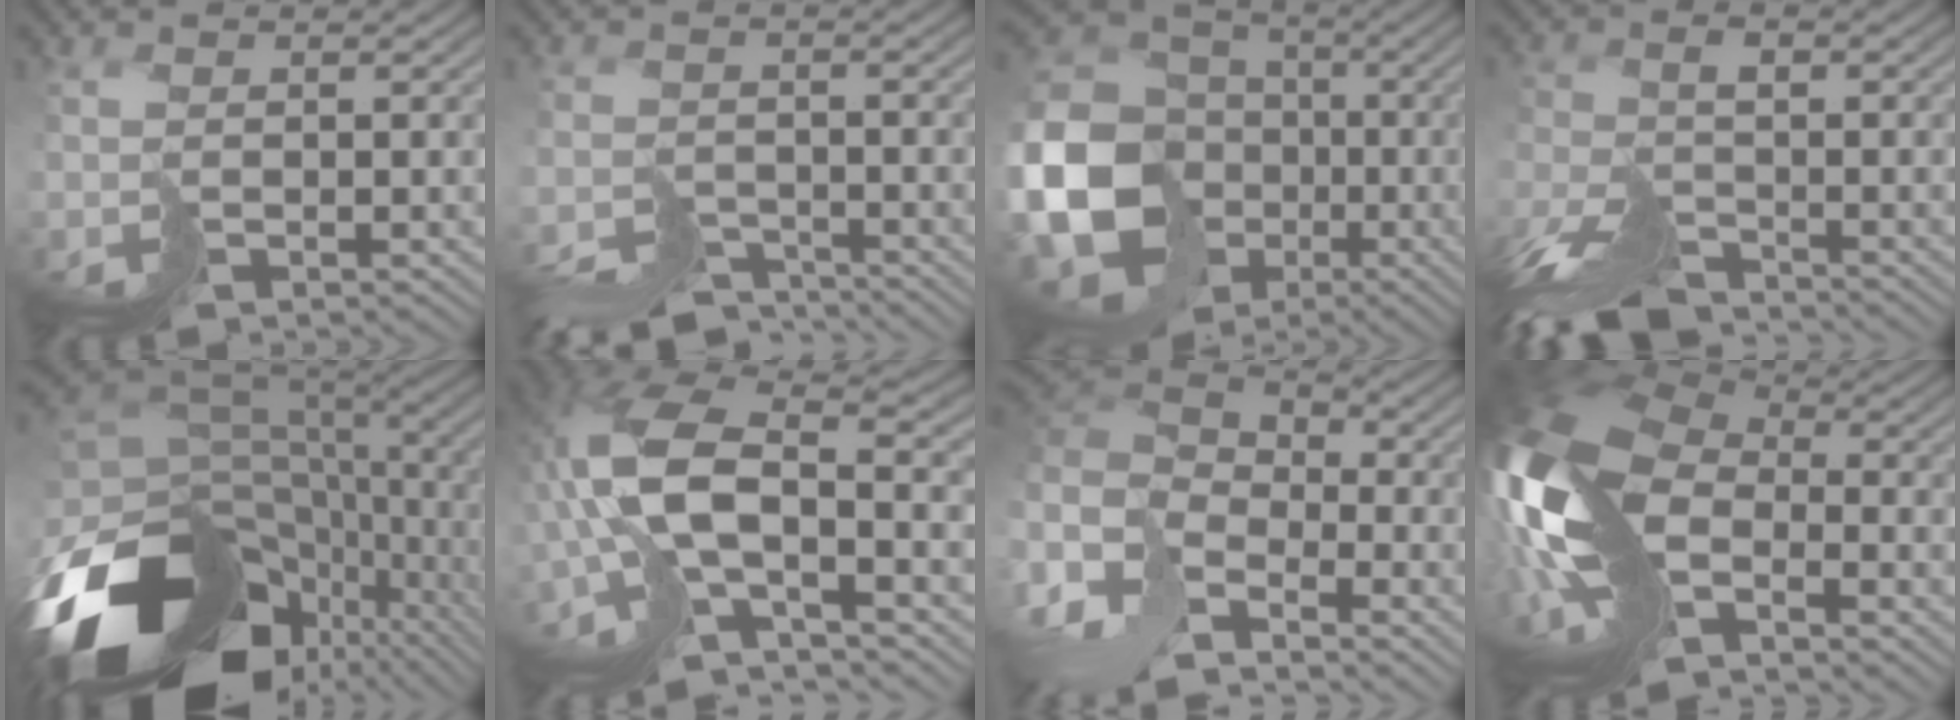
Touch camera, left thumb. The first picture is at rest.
{"total": 6.2, "force": [-5.9, 1.4, 1.1], "torque": [-0.015, -0.006, -0.107]}
{"total": 20.2, "force": [-5.2, 17.3, 9.0], "torque": [-0.246, -0.055, -0.103]}
{"total": 8.6, "force": [-6.9, 3.1, 4.2], "torque": [-0.086, -0.010, -0.137]}
{"total": 19.0, "force": [-8.0, 12.5, 11.9], "torque": [-0.266, -0.039, -0.095]}
{"total": 13.3, "force": [-3.2, 5.9, 11.5], "torque": [-0.254, -0.005, -0.059]}
{"total": 8.6, "force": [-1.7, 5.9, 6.0], "torque": [-0.167, 0.002, -0.042]}
{"total": 16.1, "force": [-3.3, 9.6, 12.5], "torque": [-0.318, -0.027, -0.052]}